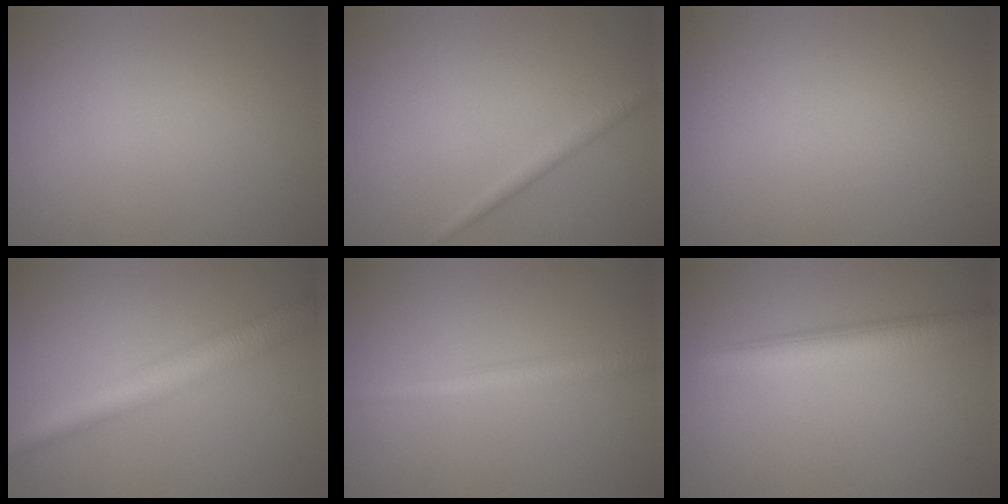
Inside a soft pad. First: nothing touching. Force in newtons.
{"total": 1.3, "press": 1.3, "slide": 0.0}
{"total": 0.0}
{"total": 4.7, "press": 4.7, "slide": 0.0}
{"total": 2.5, "press": 2.5, "slide": 0.0}
{"total": 4.5, "press": 4.5, "slide": 0.1}